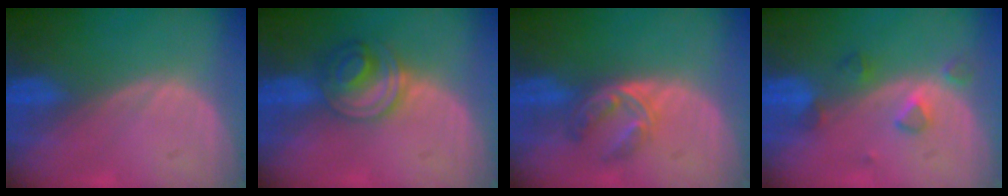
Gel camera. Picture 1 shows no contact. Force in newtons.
{"total": 6.0, "press": 5.4, "slide": 2.6}
{"total": 5.8, "press": 4.7, "slide": 3.5}
{"total": 3.5, "press": 3.4, "slide": 0.8}